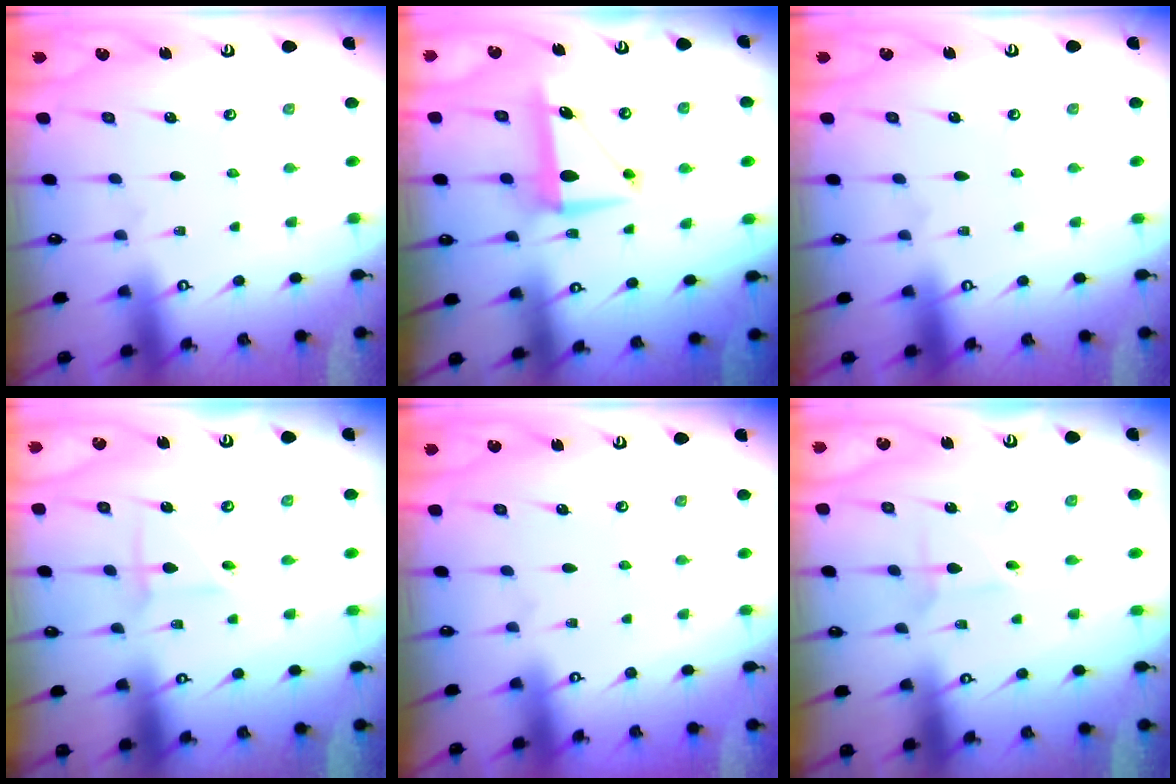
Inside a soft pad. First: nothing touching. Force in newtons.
{"total": 8.4, "press": 8.0, "slide": 2.5}
{"total": 0.0}
{"total": 2.5, "press": 2.5, "slide": 0.2}
{"total": 0.0}
{"total": 2.0, "press": 2.0, "slide": 0.3}